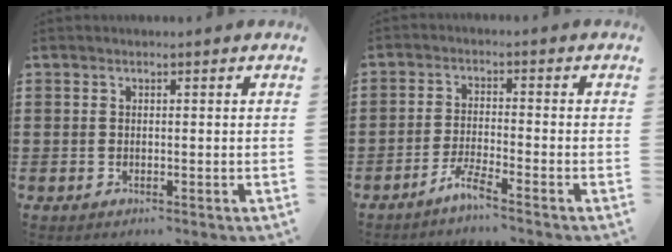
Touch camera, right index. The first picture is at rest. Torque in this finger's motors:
{"motor_torque": [1.00, 1.14, -0.22, -0.04]}